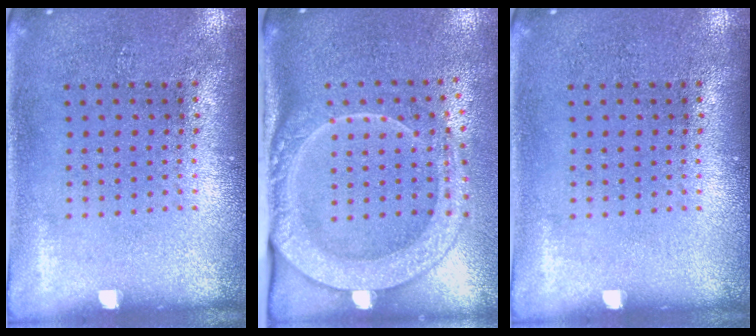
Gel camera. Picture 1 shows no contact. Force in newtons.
{"total": 2.5, "press": 2.0, "slide": 1.6}
{"total": 0.0}